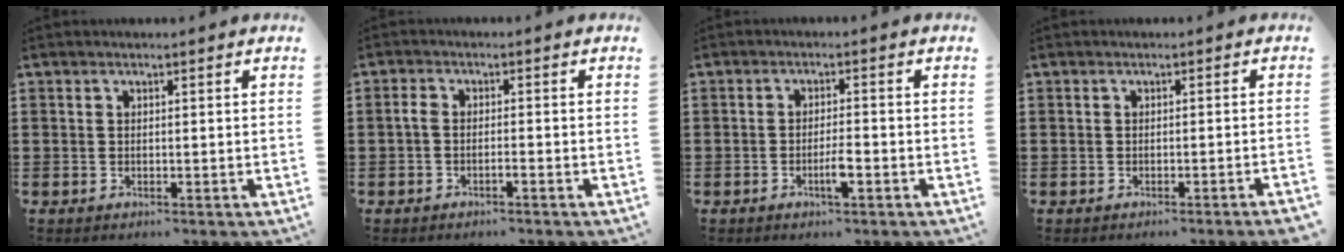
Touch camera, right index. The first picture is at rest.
{"total": 1.6, "force": [-1.1, 0.2, 1.1], "torque": [-0.031, -0.004, -0.024]}
{"total": 3.1, "force": [-1.4, 0.5, 2.7], "torque": [-0.055, 0.000, -0.028]}
{"total": 1.2, "force": [-0.9, -0.3, 0.7], "torque": [-0.013, -0.003, -0.017]}